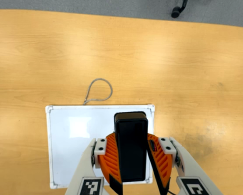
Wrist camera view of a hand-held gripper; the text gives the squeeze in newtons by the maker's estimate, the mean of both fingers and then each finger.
{"total": 7.9, "left": 8.7, "right": 7.2}